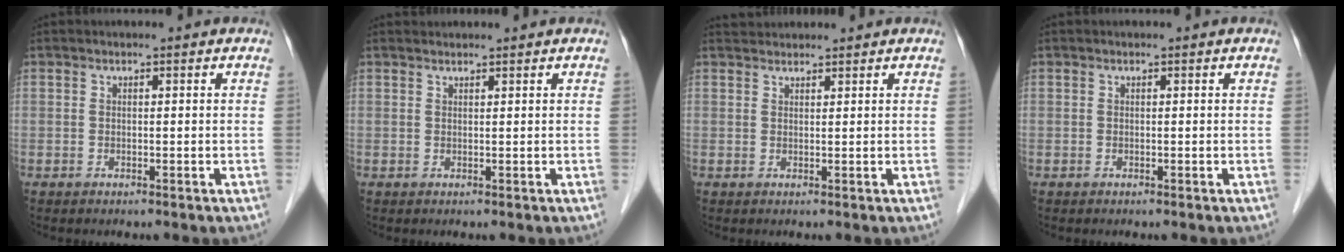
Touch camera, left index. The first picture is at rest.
{"total": 1.8, "force": [1.7, 0.1, 0.3], "torque": [-0.006, 0.018, 0.027]}
{"total": 2.0, "force": [2.0, 0.3, -0.1], "torque": [-0.006, 0.021, 0.040]}
{"total": 0.0}